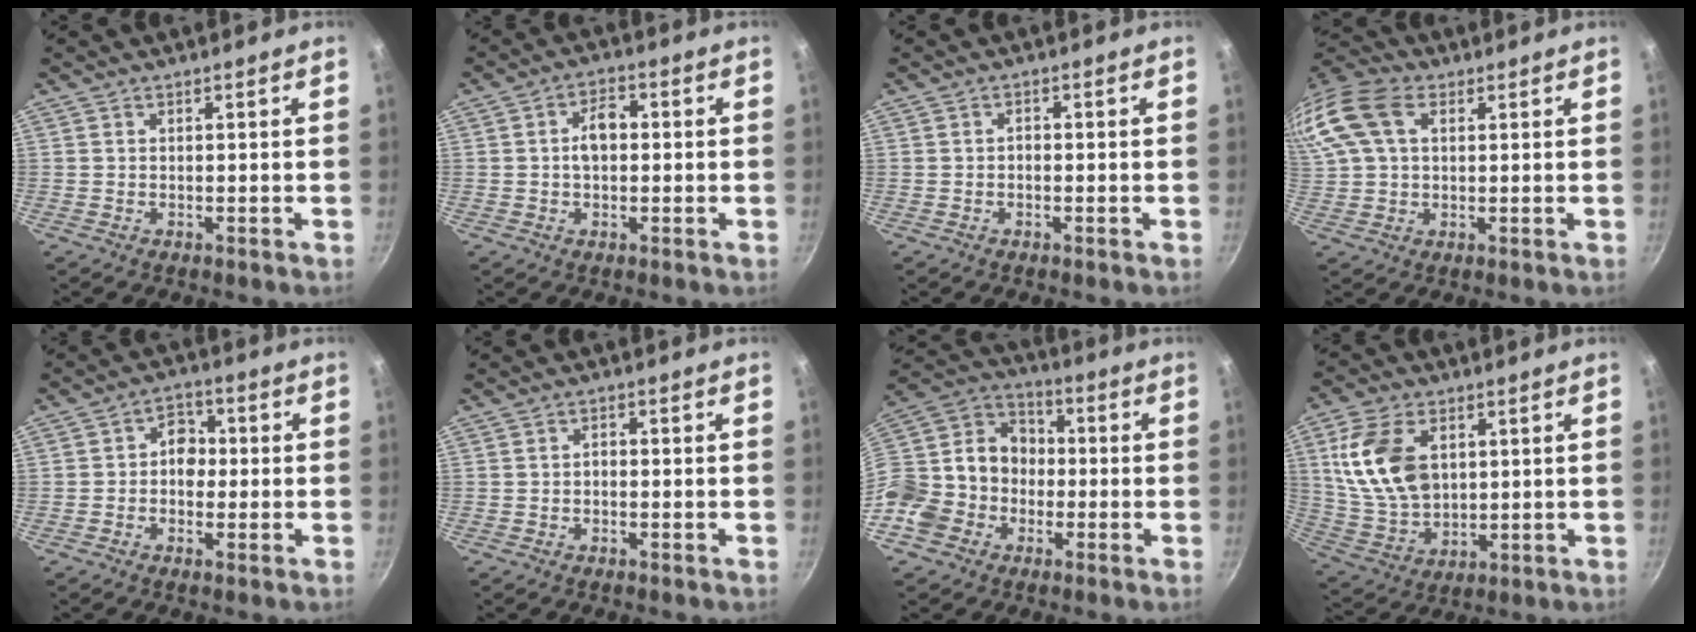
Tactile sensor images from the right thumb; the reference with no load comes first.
{"total": 5.2, "force": [0.2, 3.4, 4.0], "torque": [-0.044, 0.016, -0.003]}
{"total": 1.0, "force": [-0.3, 0.6, 0.7], "torque": [-0.012, 0.006, -0.006]}
{"total": 17.7, "force": [5.7, 11.9, 11.8], "torque": [-0.279, 0.041, 0.100]}
{"total": 5.6, "force": [-0.2, 4.5, 3.3], "torque": [-0.016, 0.011, -0.014]}
{"total": 1.3, "force": [-0.3, 0.8, 0.9], "torque": [-0.015, 0.007, -0.007]}
{"total": 19.4, "force": [-5.0, 16.5, 8.9], "torque": [-0.161, 0.069, -0.094]}
{"total": 15.2, "force": [3.6, 9.9, 11.0], "torque": [-0.194, -0.014, 0.083]}